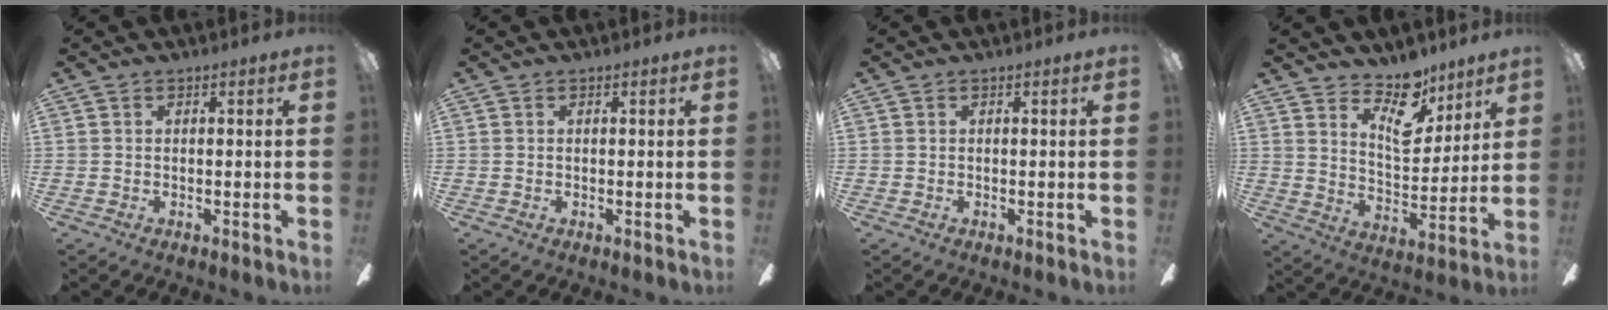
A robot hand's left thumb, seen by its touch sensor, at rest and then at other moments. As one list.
[{"total": 0.0}, {"total": 0.0}, {"total": 12.6, "force": [9.2, 6.1, 6.1], "torque": [-0.092, -0.059, 0.169]}]